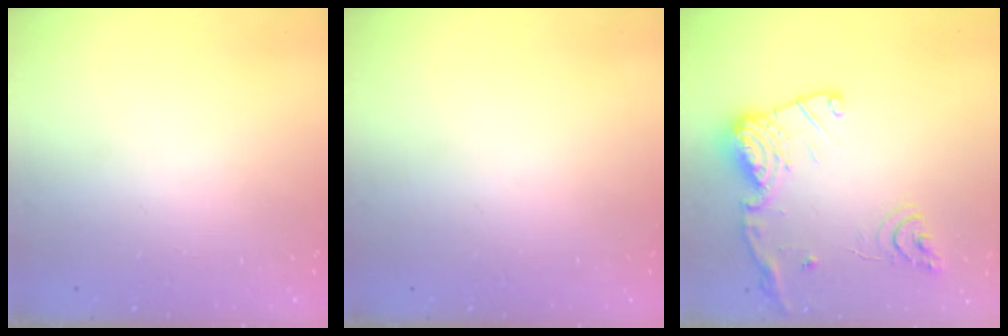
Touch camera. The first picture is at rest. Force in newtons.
{"total": 0.0}
{"total": 16.3, "press": 16.2, "slide": 1.5}